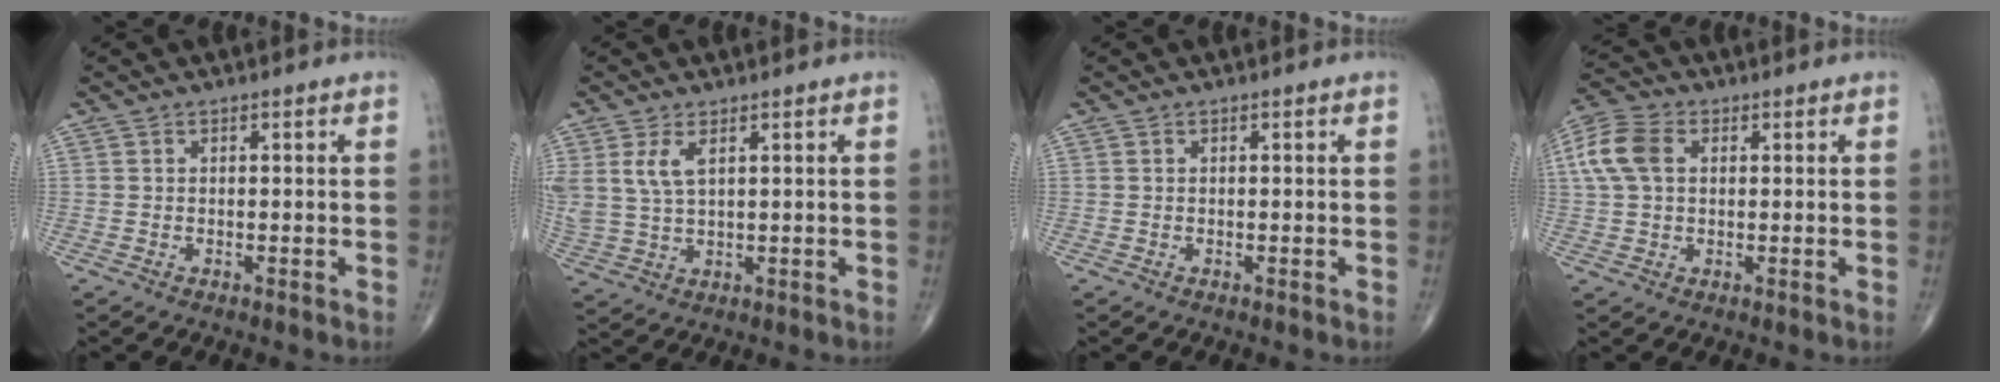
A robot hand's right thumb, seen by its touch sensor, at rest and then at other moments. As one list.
[{"total": 5.8, "force": [2.4, 2.8, 4.6], "torque": [-0.109, -0.003, 0.058]}, {"total": 0.0}, {"total": 8.8, "force": [1.9, 5.9, 6.2], "torque": [-0.142, 0.020, 0.033]}]